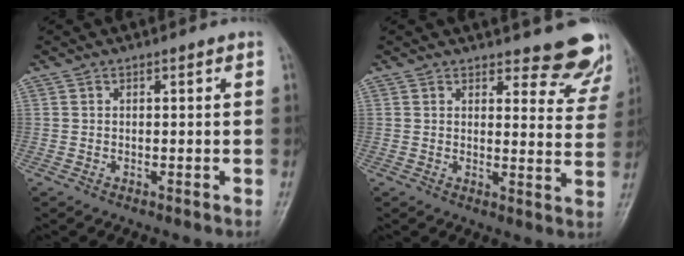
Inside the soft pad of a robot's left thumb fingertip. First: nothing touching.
{"total": 9.1, "force": [8.4, 2.8, 2.3], "torque": [0.011, -0.069, 0.080]}